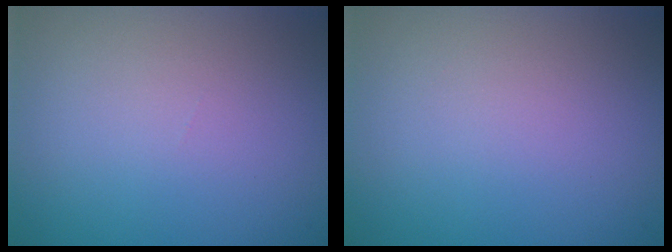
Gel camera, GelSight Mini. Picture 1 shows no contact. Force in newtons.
{"total": 0.0}